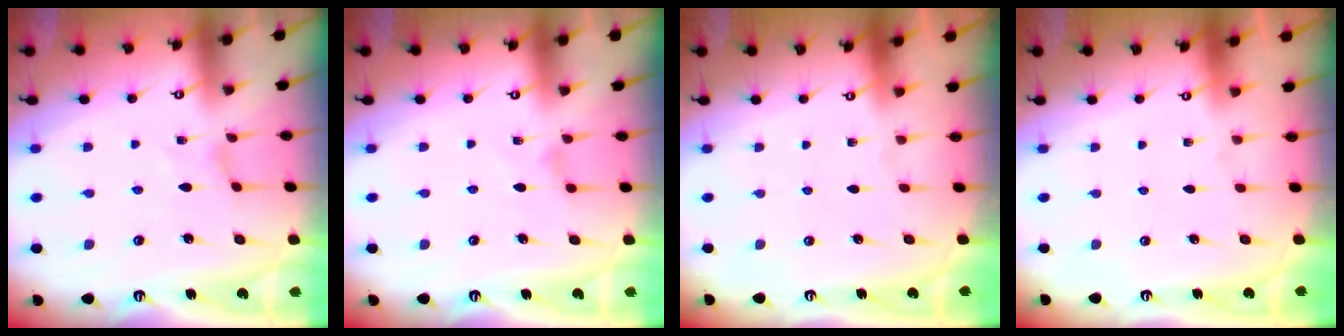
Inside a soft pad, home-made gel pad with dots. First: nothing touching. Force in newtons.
{"total": 2.1, "press": 2.1, "slide": 0.4}
{"total": 0.0}
{"total": 0.0}